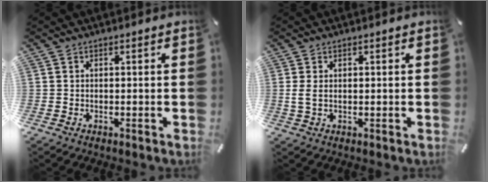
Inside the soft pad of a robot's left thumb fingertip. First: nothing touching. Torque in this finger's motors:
{"motor_torque": [0.45, 0.31, 0.23, -0.24, 0.17]}